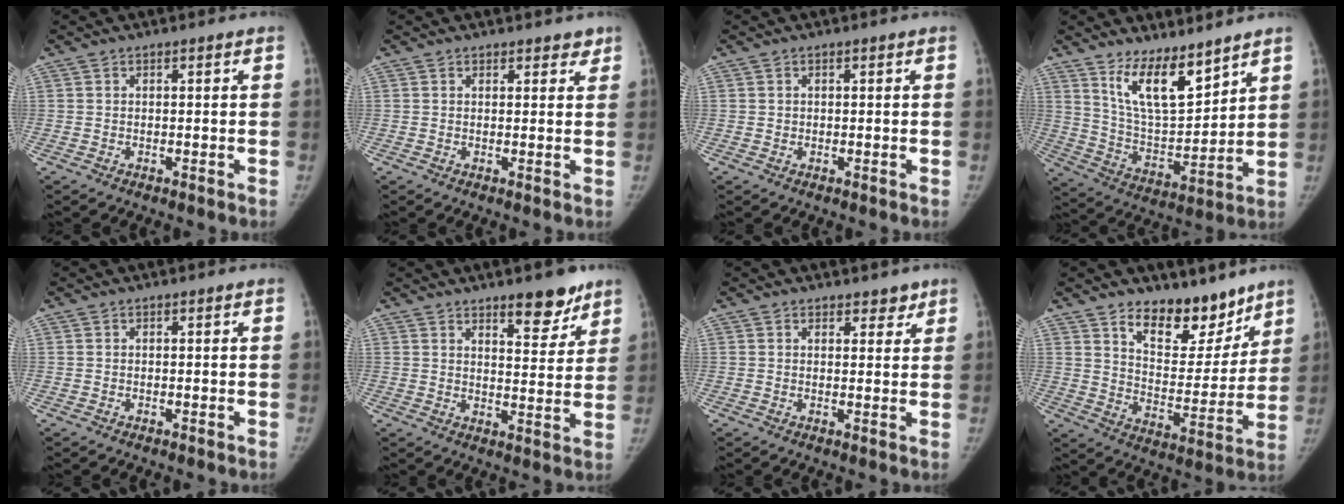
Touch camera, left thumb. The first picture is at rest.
{"total": 2.1, "force": [1.7, 1.1, 0.6], "torque": [0.016, -0.007, 0.015]}
{"total": 0.5, "force": [0.0, 0.5, 0.0], "torque": [0.005, 0.004, 0.000]}
{"total": 12.5, "force": [9.0, 4.2, 7.6], "torque": [-0.106, -0.074, 0.180]}
{"total": 0.0}
{"total": 8.6, "force": [6.2, 3.1, 5.2], "torque": [-0.041, -0.042, 0.088]}
{"total": 2.6, "force": [2.0, 1.4, 0.7], "torque": [0.013, -0.011, 0.024]}
{"total": 14.1, "force": [10.6, 6.9, 6.4], "torque": [-0.043, -0.081, 0.174]}